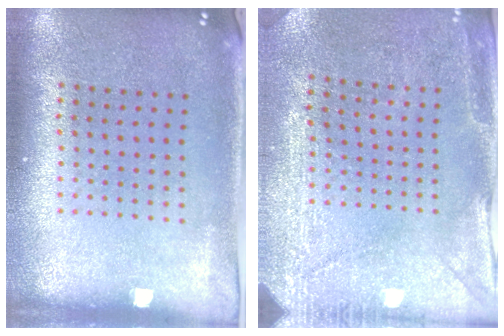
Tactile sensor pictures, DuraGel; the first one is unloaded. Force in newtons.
{"total": 2.9, "press": 2.7, "slide": 1.0}